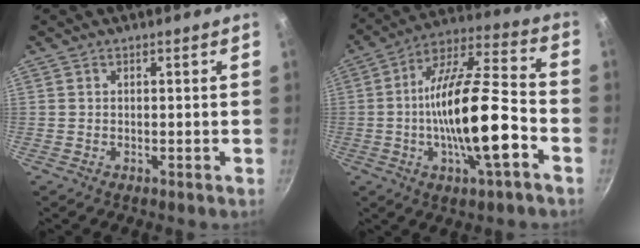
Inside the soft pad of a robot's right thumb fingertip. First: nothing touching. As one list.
[{"total": 19.3, "force": [-4.9, 5.4, 17.8], "torque": [-0.302, 0.038, -0.094]}]